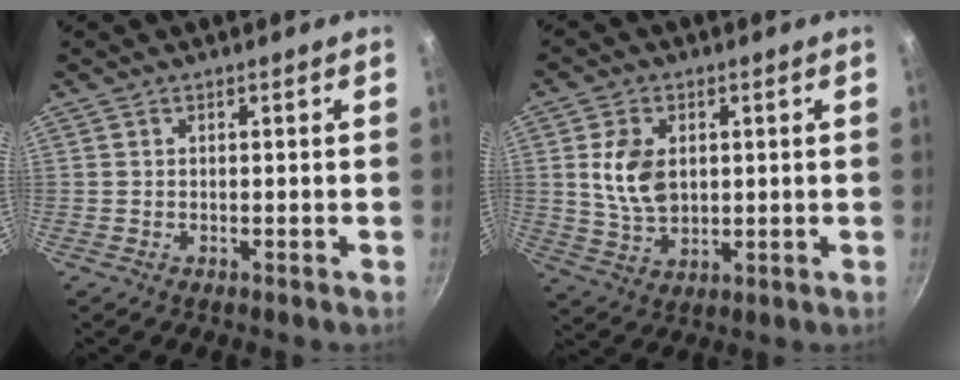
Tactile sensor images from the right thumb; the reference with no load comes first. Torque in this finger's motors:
{"motor_torque": [-0.52, 1.03, 0.75, 0.29, 0.08]}